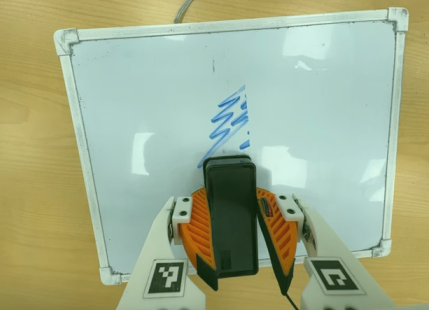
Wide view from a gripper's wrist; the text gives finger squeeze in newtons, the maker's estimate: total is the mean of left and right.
{"total": 7.5, "left": 8.6, "right": 6.5}